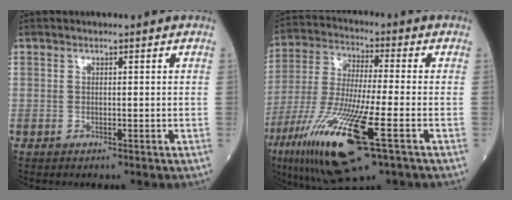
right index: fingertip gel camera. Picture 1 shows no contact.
{"total": 19.0, "force": [-8.3, 2.5, 16.9], "torque": [-0.362, -0.045, -0.147]}